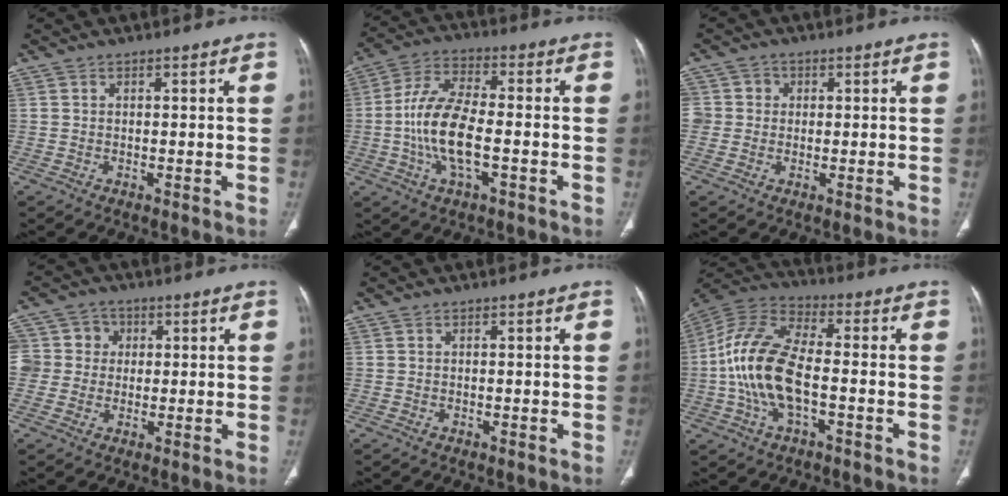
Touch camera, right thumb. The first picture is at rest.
{"total": 12.8, "force": [-2.4, 5.3, 11.3], "torque": [-0.233, 0.021, -0.048]}
{"total": 4.1, "force": [0.4, 4.0, 0.7], "torque": [0.011, 0.010, 0.007]}
{"total": 7.4, "force": [0.8, 7.1, 1.9], "torque": [-0.012, 0.015, 0.012]}
{"total": 0.0}
{"total": 15.4, "force": [-2.5, 7.2, 13.4], "torque": [-0.283, 0.032, -0.051]}